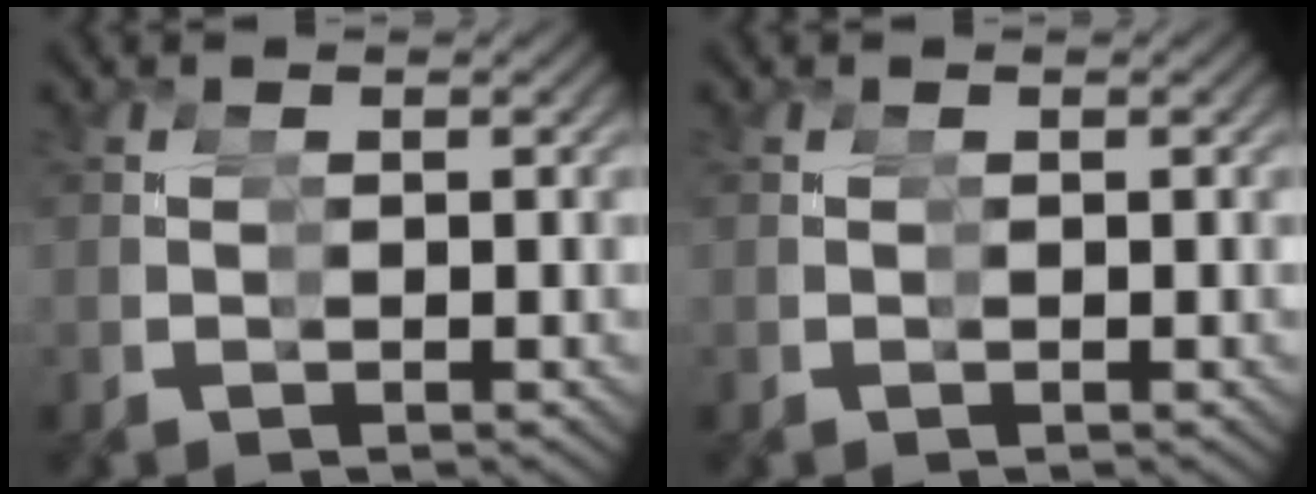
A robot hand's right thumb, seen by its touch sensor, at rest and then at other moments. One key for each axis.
{"total": 0.0}